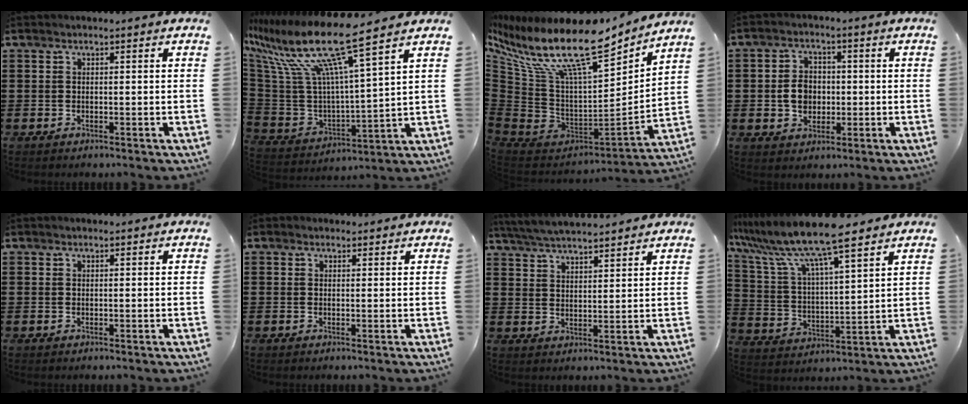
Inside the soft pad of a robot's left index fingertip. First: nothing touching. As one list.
[{"total": 14.3, "force": [10.1, 1.2, 10.1], "torque": [-0.224, -0.070, 0.163]}, {"total": 17.7, "force": [11.4, 5.4, 12.4], "torque": [-0.260, -0.077, 0.185]}, {"total": 5.1, "force": [-0.4, 4.0, 3.2], "torque": [-0.053, 0.004, -0.014]}, {"total": 0.5, "force": [0.4, 0.2, 0.3], "torque": [-0.006, 0.002, 0.008]}, {"total": 1.1, "force": [1.0, 0.5, 0.2], "torque": [-0.005, 0.004, 0.020]}, {"total": 4.9, "force": [4.8, 0.1, 1.1], "torque": [-0.038, -0.020, 0.086]}, {"total": 10.1, "force": [8.7, 0.3, 5.2], "torque": [-0.136, -0.047, 0.144]}]